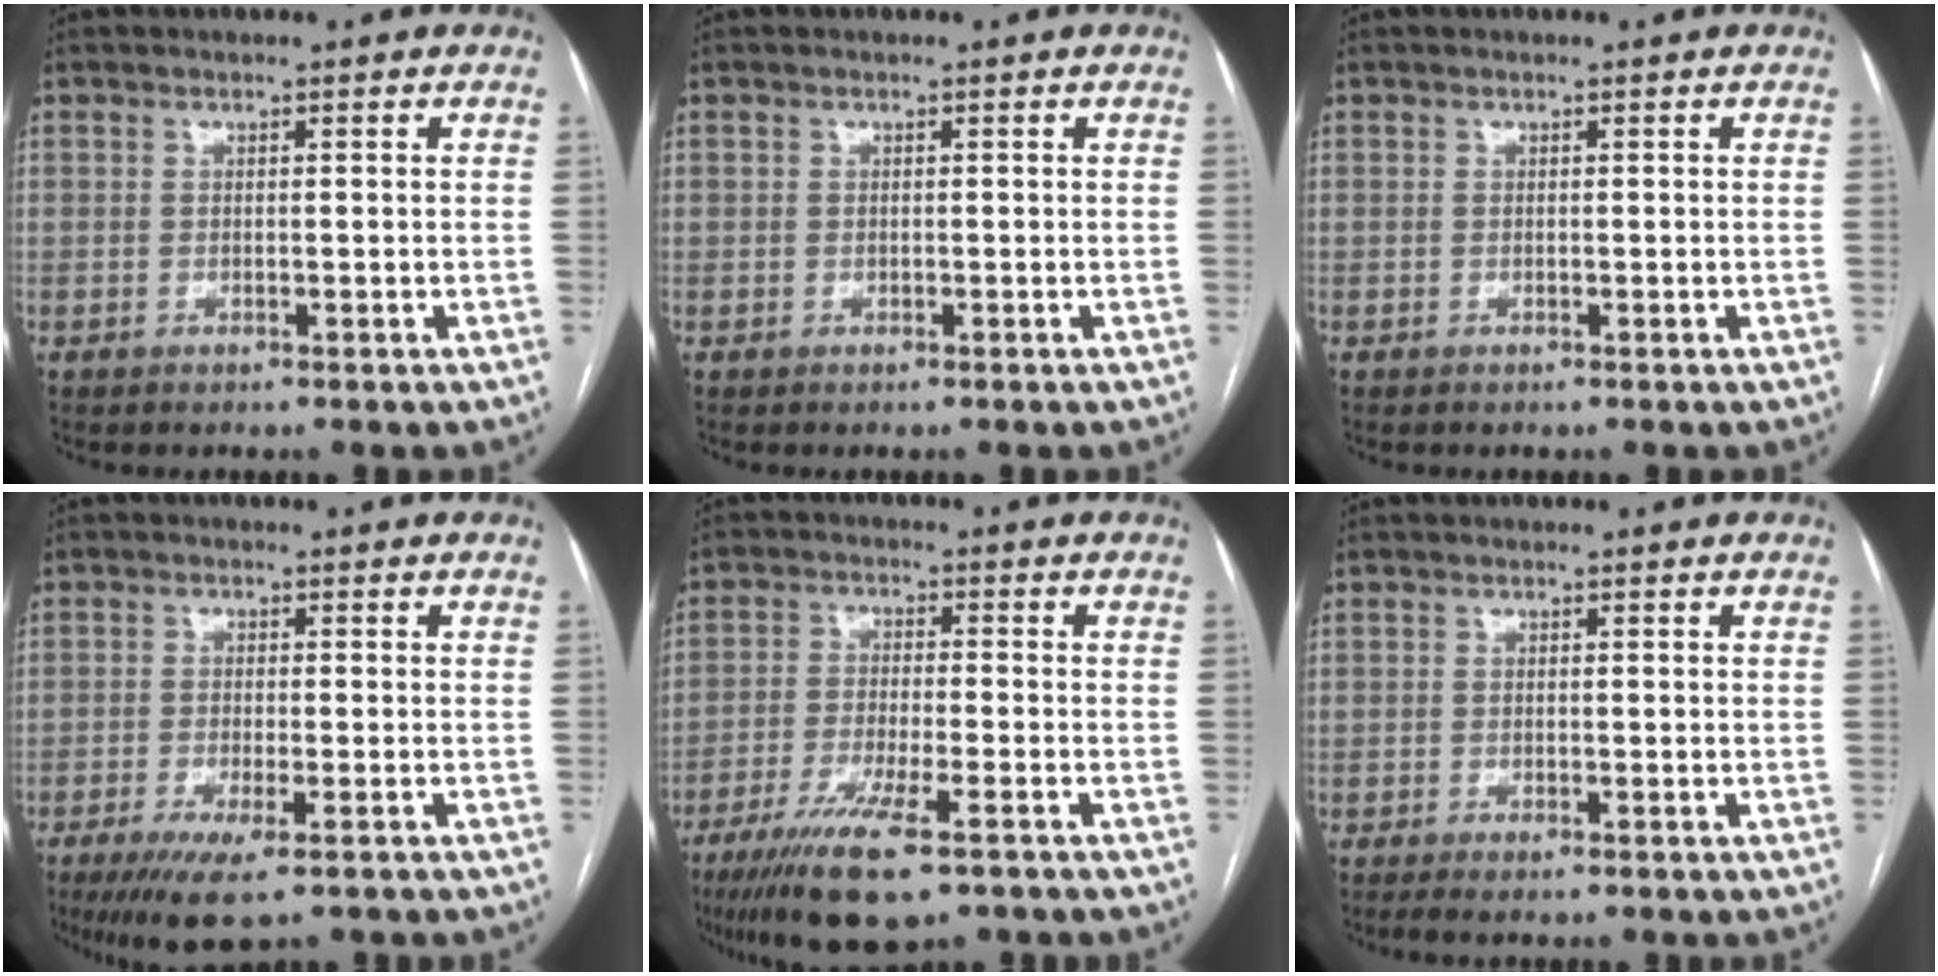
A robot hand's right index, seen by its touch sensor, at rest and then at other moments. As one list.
[{"total": 0.0}, {"total": 0.0}, {"total": 7.0, "force": [-4.6, 0.8, 5.2], "torque": [-0.087, -0.019, -0.072]}, {"total": 11.5, "force": [-7.5, 1.5, 8.7], "torque": [-0.155, -0.029, -0.121]}, {"total": 1.7, "force": [-1.4, -0.3, 0.9], "torque": [-0.016, -0.004, -0.024]}]